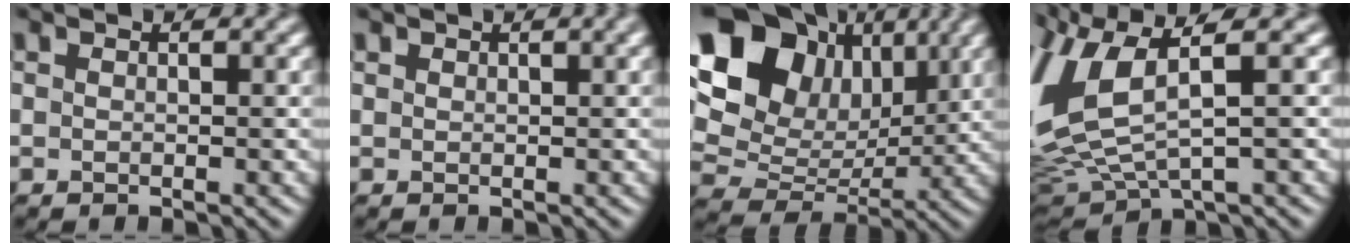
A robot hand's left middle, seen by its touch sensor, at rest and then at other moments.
{"total": 0.7, "force": [0.6, 0.3, 0.3], "torque": [0.000, 0.007, 0.012]}
{"total": 14.6, "force": [5.6, 11.2, 7.6], "torque": [-0.166, 0.047, 0.100]}
{"total": 8.8, "force": [1.7, 4.4, 7.4], "torque": [-0.192, -0.003, 0.041]}